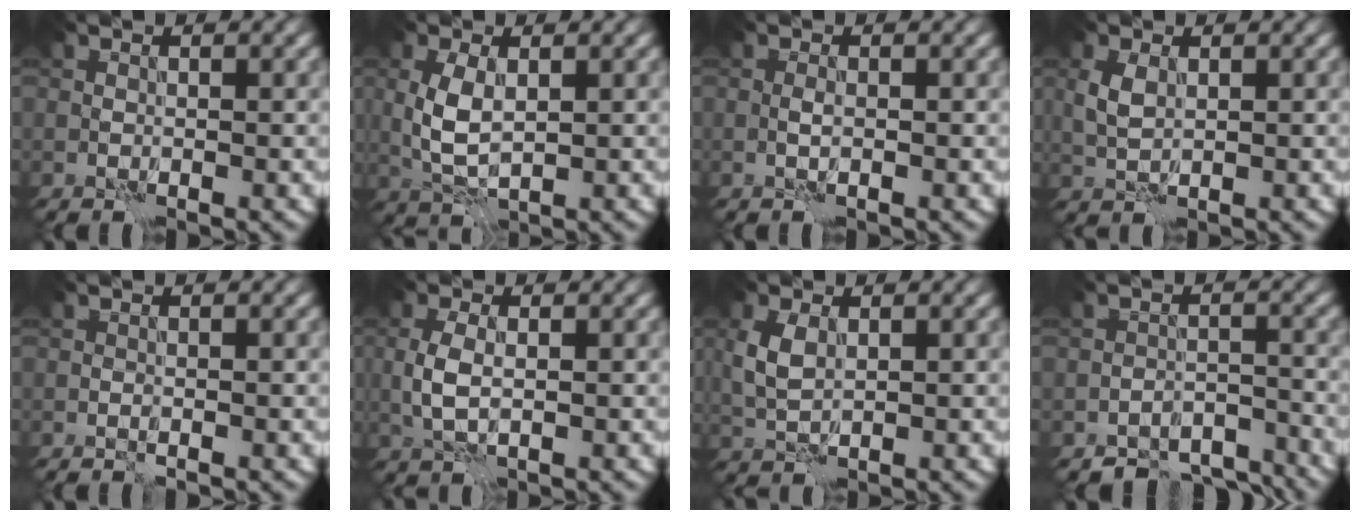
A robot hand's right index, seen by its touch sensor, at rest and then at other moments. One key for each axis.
{"total": 3.5, "fx": 0.7, "fy": 1.8, "fz": 2.9, "tx": -0.070, "ty": 0.002, "tz": 0.018}
{"total": 0.6, "fx": -0.2, "fy": 0.0, "fz": 0.5, "tx": -0.012, "ty": 0.001, "tz": -0.006}
{"total": 1.8, "fx": 0.7, "fy": 1.1, "fz": 1.3, "tx": -0.034, "ty": 0.002, "tz": 0.018}
{"total": 0.0}
{"total": 2.5, "fx": 0.1, "fy": 1.4, "fz": 2.1, "tx": -0.052, "ty": -0.002, "tz": 0.005}
{"total": 2.6, "fx": 0.9, "fy": 1.5, "fz": 1.9, "tx": -0.050, "ty": 0.003, "tz": 0.020}
{"total": 5.8, "fx": -5.4, "fy": 2.0, "fz": 1.0, "tx": 0.000, "ty": -0.004, "tz": -0.078}